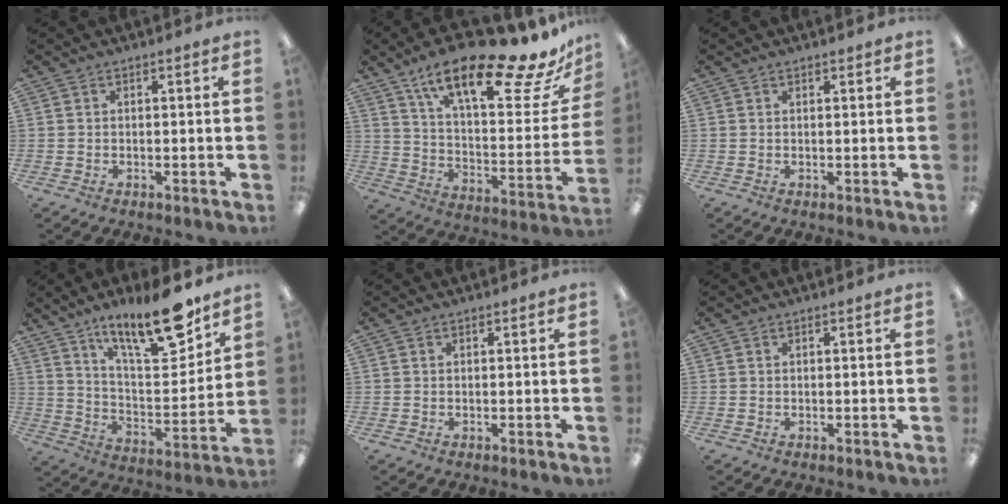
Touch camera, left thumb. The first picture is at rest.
{"total": 22.9, "force": [16.7, 5.6, 14.6], "torque": [-0.219, -0.112, 0.268]}
{"total": 0.6, "force": [0.5, 0.2, 0.2], "torque": [0.003, -0.003, 0.008]}
{"total": 19.2, "force": [14.4, 4.9, 11.8], "torque": [-0.181, -0.089, 0.232]}
{"total": 0.0}
{"total": 0.0}